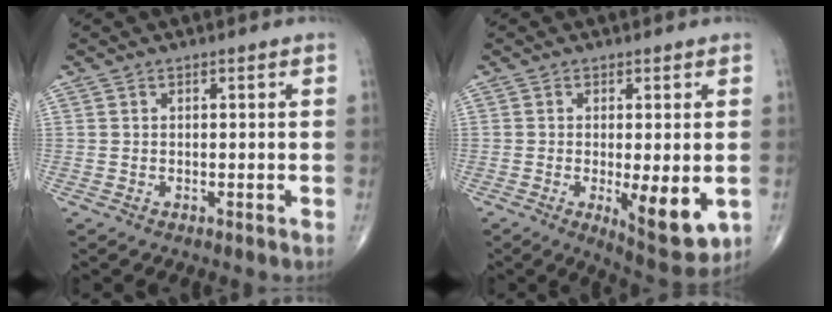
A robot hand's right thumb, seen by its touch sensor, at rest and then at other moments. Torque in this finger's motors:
{"motor_torque": [1.45, 1.21, 0.85, 0.12, 0.26]}